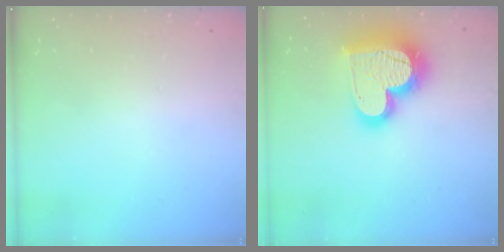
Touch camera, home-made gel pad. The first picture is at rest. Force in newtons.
{"total": 23.6, "press": 23.5, "slide": 2.1}